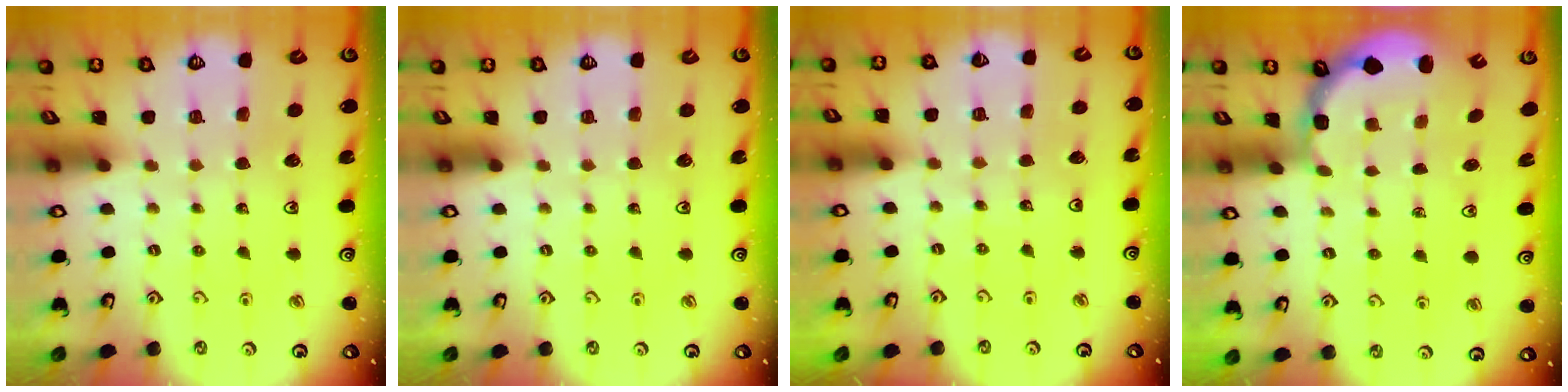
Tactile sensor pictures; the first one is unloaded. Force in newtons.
{"total": 0.0}
{"total": 3.4, "press": 3.4, "slide": 0.4}
{"total": 3.5, "press": 3.0, "slide": 1.6}